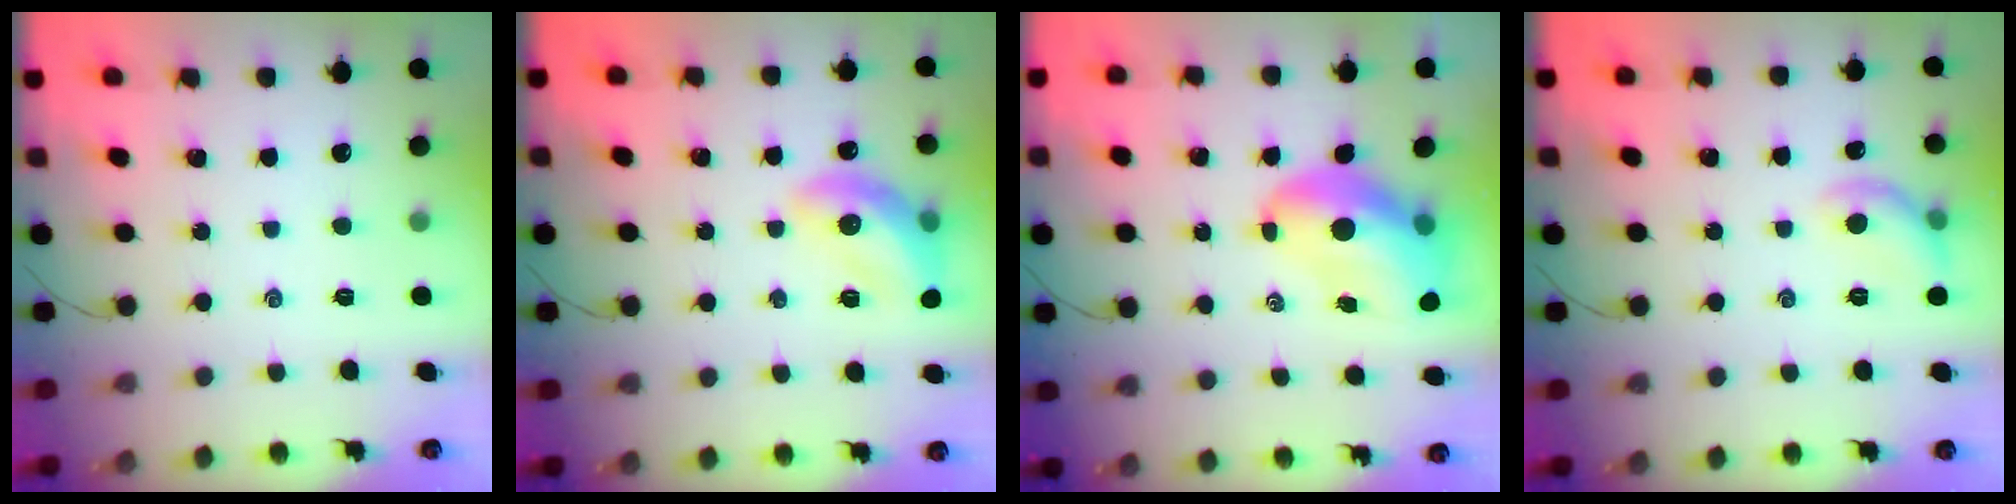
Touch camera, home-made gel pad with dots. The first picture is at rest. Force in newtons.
{"total": 13.1, "press": 13.0, "slide": 1.8}
{"total": 11.6, "press": 11.0, "slide": 3.4}
{"total": 8.2, "press": 8.1, "slide": 0.5}